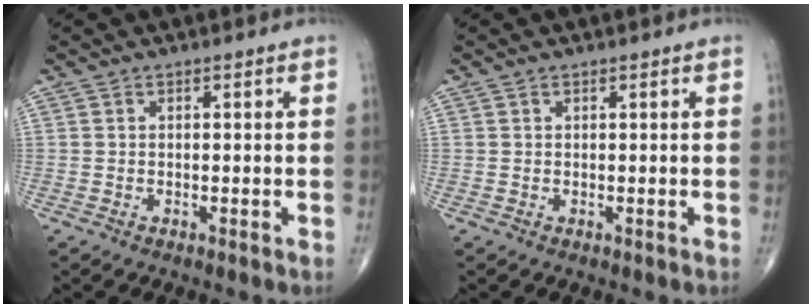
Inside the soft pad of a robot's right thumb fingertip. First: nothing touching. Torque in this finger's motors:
{"motor_torque": [-0.13, -0.19, 0.11, 0.13, -0.01]}